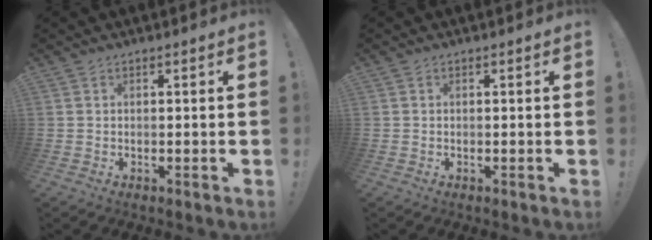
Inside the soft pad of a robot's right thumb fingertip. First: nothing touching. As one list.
[{"total": 0.0}]